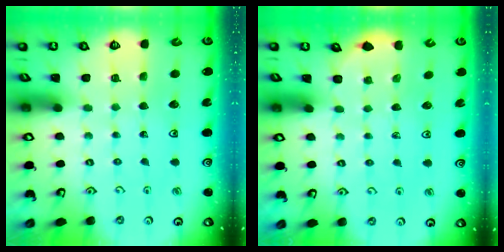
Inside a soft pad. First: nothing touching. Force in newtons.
{"total": 1.5, "press": 1.2, "slide": 1.0}